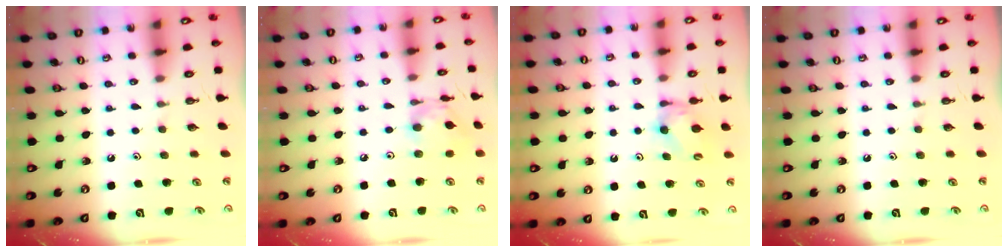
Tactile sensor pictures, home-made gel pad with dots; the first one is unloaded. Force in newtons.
{"total": 9.2, "press": 9.2, "slide": 0.6}
{"total": 5.7, "press": 5.7, "slide": 0.4}
{"total": 0.0}